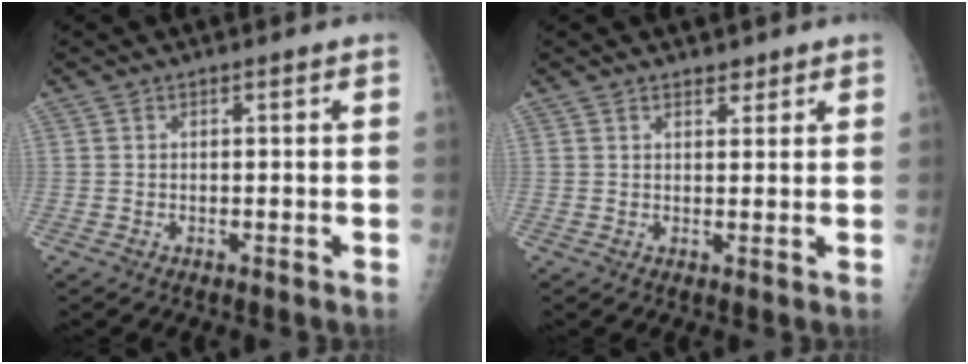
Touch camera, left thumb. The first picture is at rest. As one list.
[{"total": 1.8, "force": [1.5, 1.0, 0.5], "torque": [0.005, -0.010, 0.020]}]